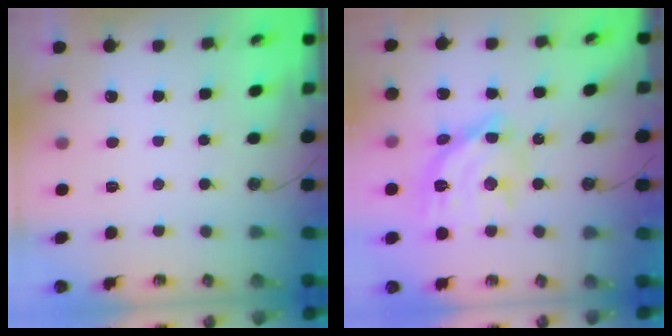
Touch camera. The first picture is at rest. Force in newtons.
{"total": 17.2, "press": 17.2, "slide": 1.4}